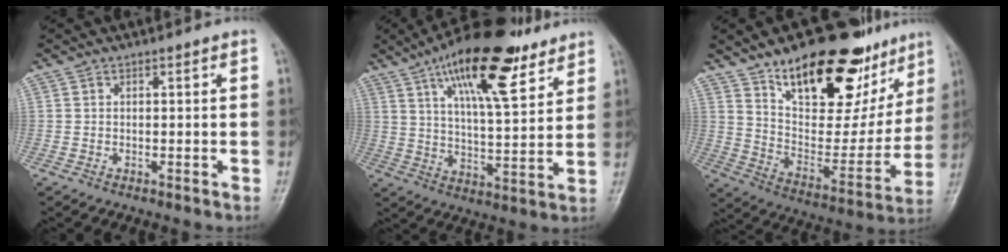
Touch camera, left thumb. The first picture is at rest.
{"total": 20.2, "force": [12.1, 6.7, 14.6], "torque": [-0.213, -0.047, 0.201]}
{"total": 26.9, "force": [16.9, 12.3, 16.9], "torque": [-0.195, -0.060, 0.265]}